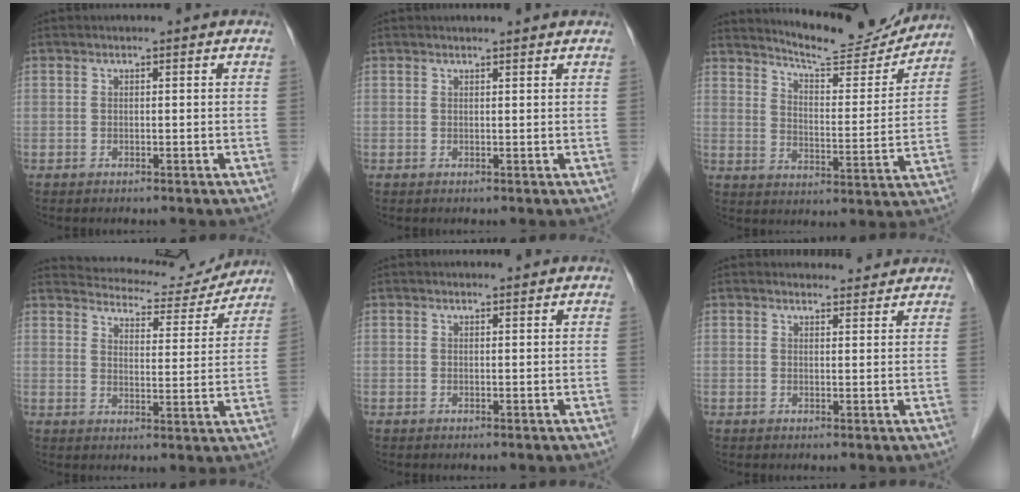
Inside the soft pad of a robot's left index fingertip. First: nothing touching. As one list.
[{"total": 2.7, "force": [2.7, 0.1, 0.6], "torque": [-0.011, 0.011, 0.029]}, {"total": 14.8, "force": [14.2, 1.6, 3.7], "torque": [-0.057, -0.027, 0.196]}, {"total": 13.5, "force": [13.0, 3.2, 2.1], "torque": [-0.019, -0.003, 0.161]}, {"total": 1.3, "force": [1.3, 0.1, 0.2], "torque": [-0.009, 0.006, 0.019]}, {"total": 4.1, "force": [3.9, 1.1, 0.2], "torque": [-0.005, 0.007, 0.044]}]